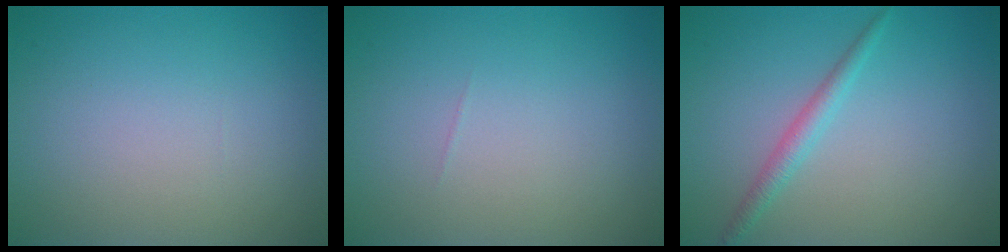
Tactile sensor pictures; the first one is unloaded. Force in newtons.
{"total": 0.0}
{"total": 1.7, "press": 1.7, "slide": 0.0}